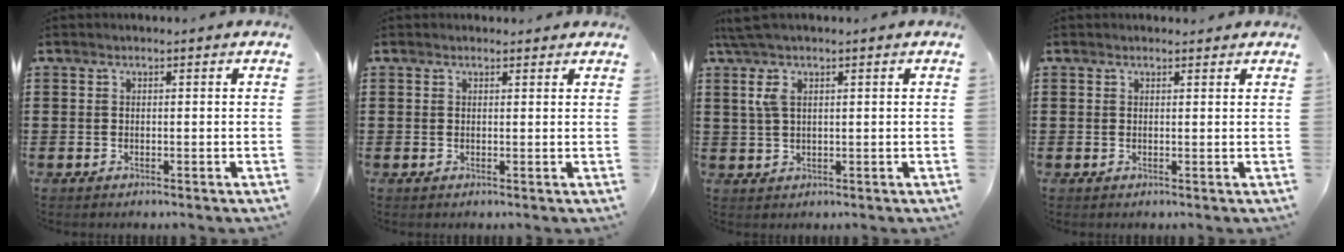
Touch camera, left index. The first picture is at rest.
{"total": 0.7, "force": [0.6, 0.2, 0.2], "torque": [-0.006, 0.001, 0.013]}
{"total": 3.7, "force": [1.2, 0.8, 3.4], "torque": [-0.077, 0.000, 0.017]}
{"total": 0.7, "force": [0.6, 0.2, 0.2], "torque": [-0.006, 0.000, 0.013]}